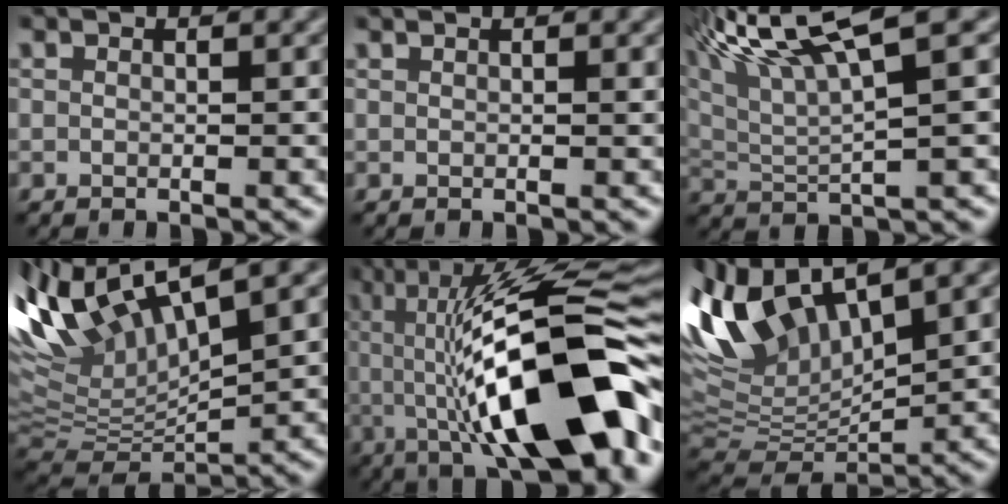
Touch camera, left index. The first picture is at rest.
{"total": 1.1, "force": [1.0, 0.2, 0.5], "torque": [-0.009, 0.001, 0.009]}
{"total": 9.6, "force": [5.7, 2.0, 7.4], "torque": [-0.139, 0.028, 0.105]}
{"total": 12.0, "force": [5.6, 4.3, 9.7], "torque": [-0.219, 0.020, 0.105]}
{"total": 14.8, "force": [-1.5, 4.1, 14.1], "torque": [-0.208, 0.023, -0.033]}
{"total": 11.3, "force": [4.8, 5.3, 8.8], "torque": [-0.207, 0.014, 0.091]}